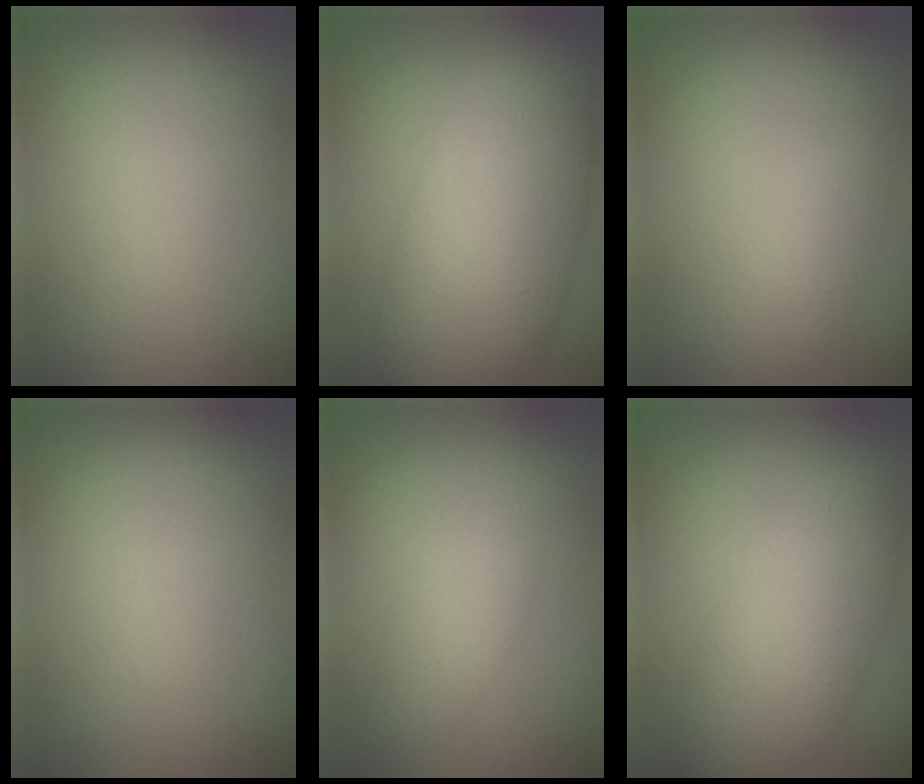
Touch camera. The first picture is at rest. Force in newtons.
{"total": 11.2, "press": 11.2, "slide": 0.3}
{"total": 2.5, "press": 2.5, "slide": 0.0}
{"total": 0.0}
{"total": 2.7, "press": 2.7, "slide": 0.0}
{"total": 6.9, "press": 6.9, "slide": 0.2}